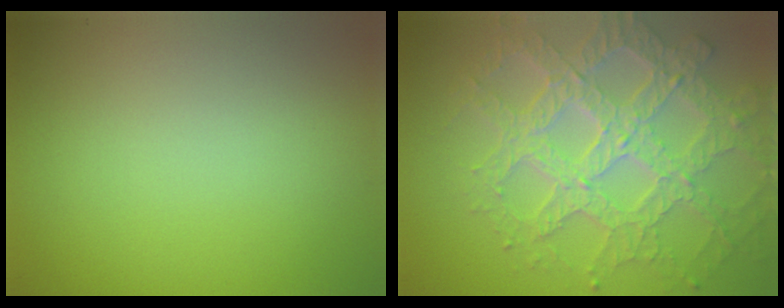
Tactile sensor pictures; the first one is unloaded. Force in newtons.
{"total": 8.1, "press": 6.0, "slide": 5.5}